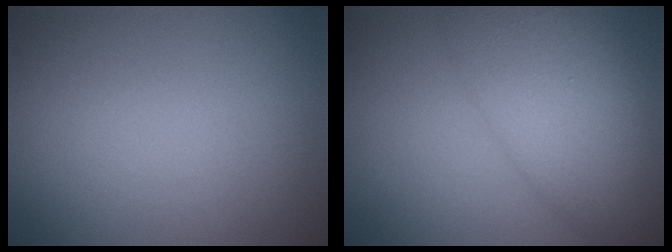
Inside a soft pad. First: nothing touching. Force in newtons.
{"total": 8.2, "press": 8.2, "slide": 0.3}